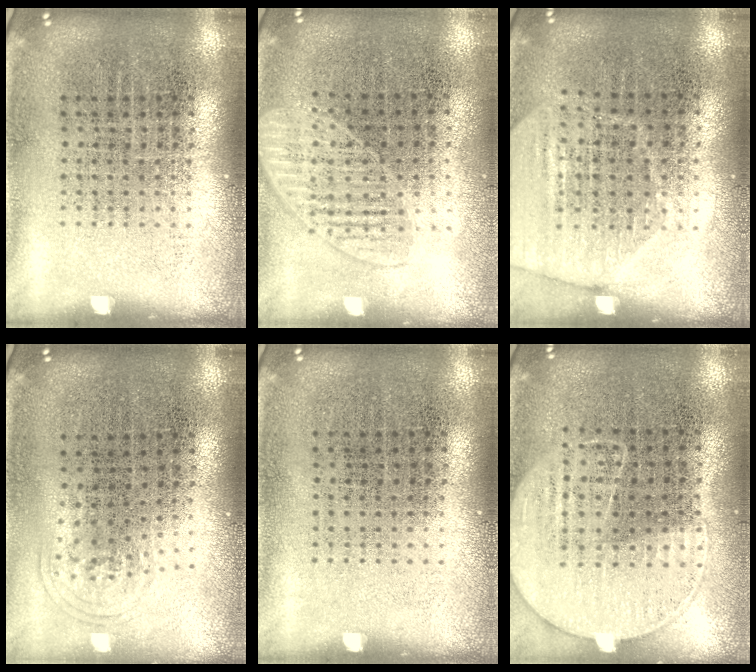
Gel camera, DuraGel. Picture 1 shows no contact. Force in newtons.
{"total": 1.3, "press": 1.2, "slide": 0.6}
{"total": 1.8, "press": 1.7, "slide": 0.5}
{"total": 0.9, "press": 0.6, "slide": 0.7}
{"total": 0.0}
{"total": 1.3, "press": 1.1, "slide": 0.6}